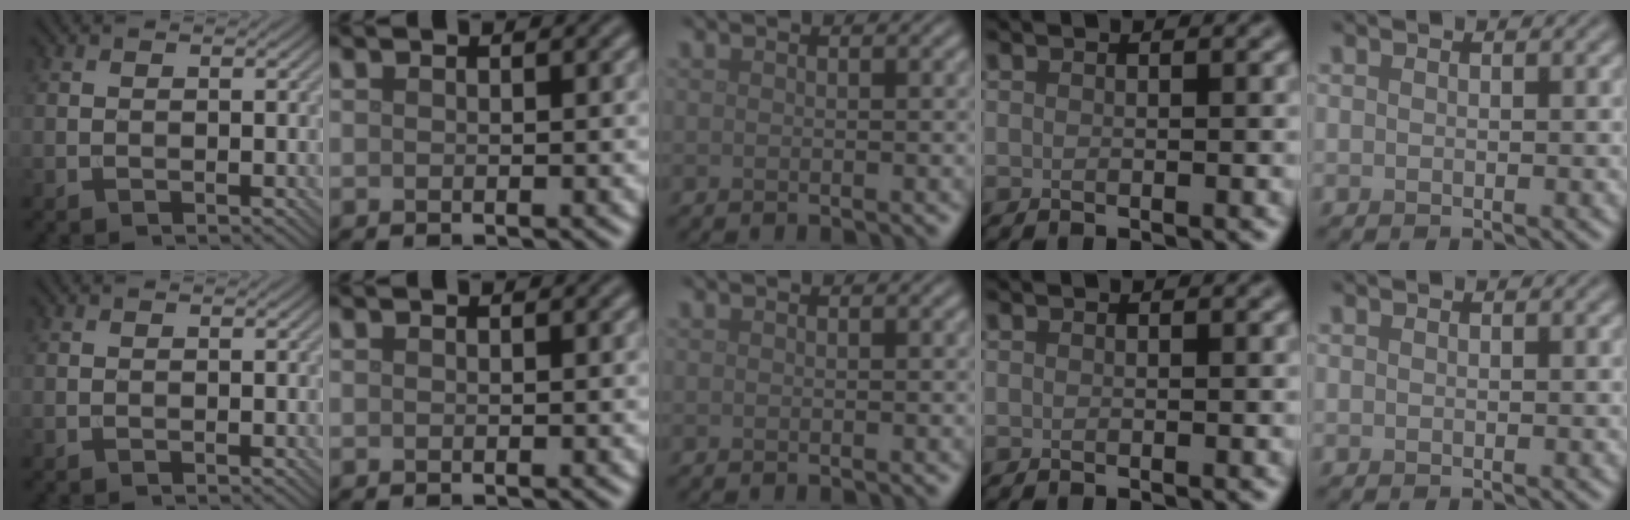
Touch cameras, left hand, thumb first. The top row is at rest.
{}